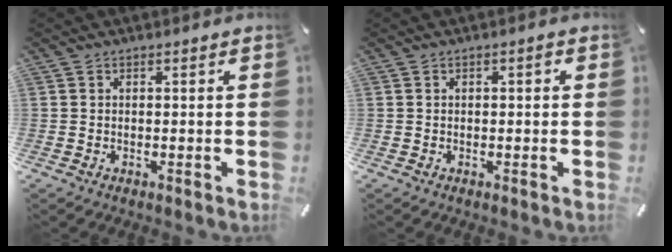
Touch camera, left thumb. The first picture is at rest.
{"total": 1.2, "force": [0.0, 0.6, 1.1], "torque": [-0.020, 0.005, -0.001]}